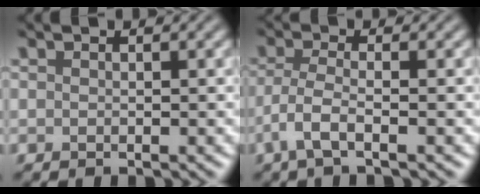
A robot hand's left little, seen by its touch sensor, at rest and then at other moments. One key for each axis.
{"total": 2.7, "fx": -1.4, "fy": 0.5, "fz": 2.3, "tx": -0.053, "ty": -0.001, "tz": -0.037}